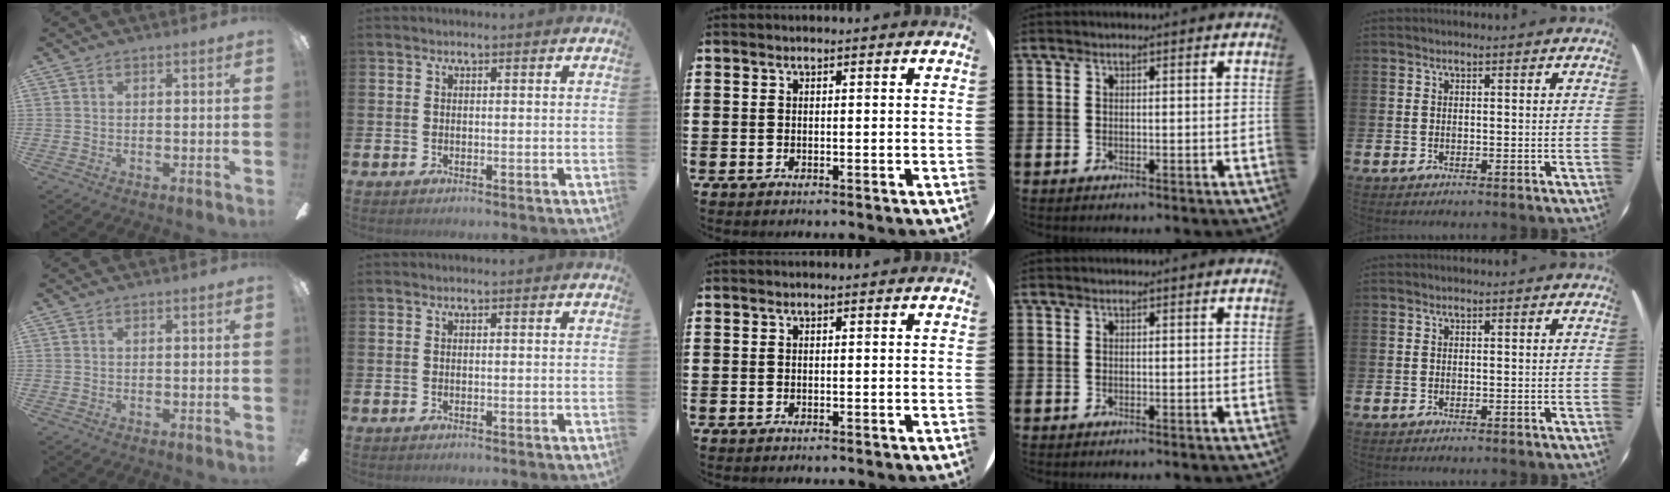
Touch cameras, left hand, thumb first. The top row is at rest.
{}